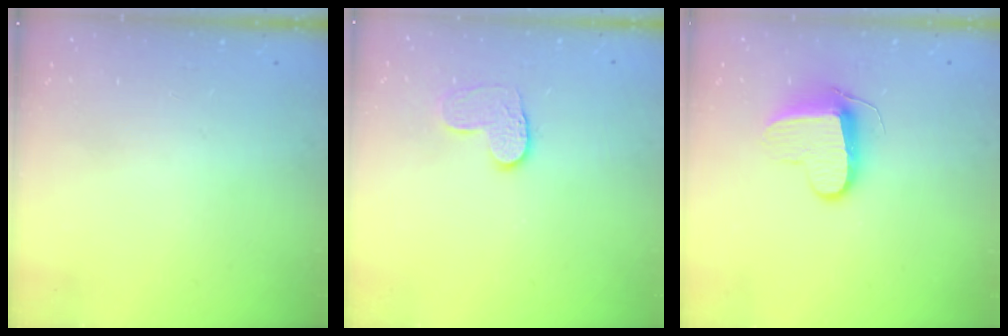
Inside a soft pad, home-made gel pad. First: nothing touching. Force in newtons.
{"total": 7.6, "press": 7.6, "slide": 0.4}
{"total": 9.8, "press": 9.8, "slide": 0.5}